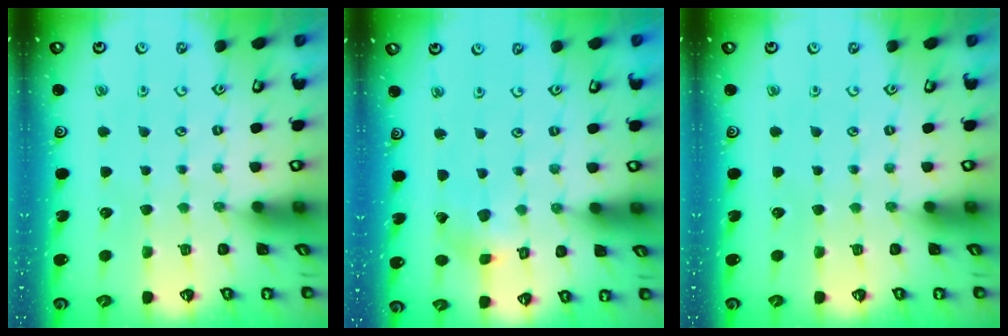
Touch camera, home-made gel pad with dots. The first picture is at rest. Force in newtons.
{"total": 2.4, "press": 2.3, "slide": 0.4}
{"total": 0.0}